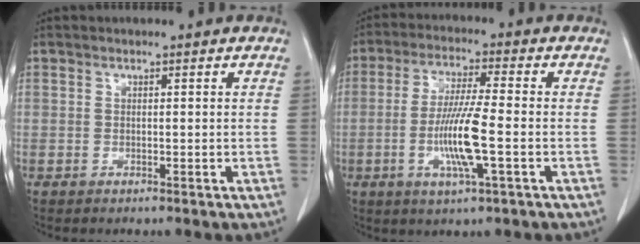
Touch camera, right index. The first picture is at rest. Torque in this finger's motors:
{"motor_torque": [1.50, 0.00, 0.85, 0.21]}